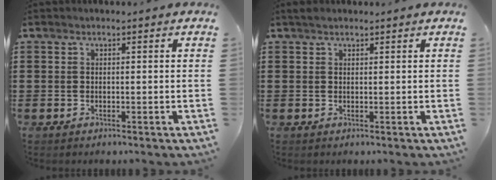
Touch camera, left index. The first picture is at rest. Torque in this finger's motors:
{"motor_torque": [0.03, 0.06, 0.00, -0.03]}